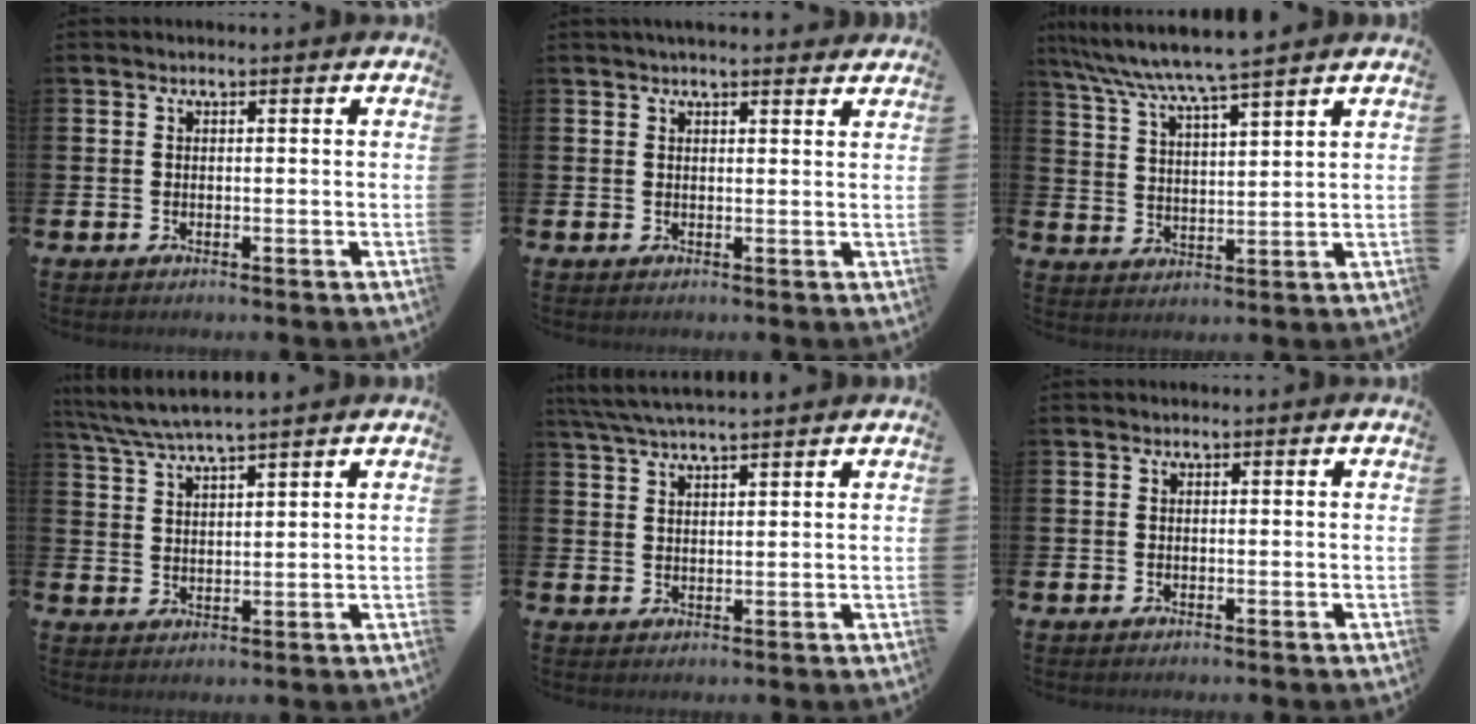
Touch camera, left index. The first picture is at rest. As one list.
[{"total": 2.3, "force": [2.2, 0.1, 0.5], "torque": [-0.008, -0.008, 0.039]}, {"total": 7.1, "force": [6.6, -0.1, 2.6], "torque": [-0.078, -0.030, 0.115]}, {"total": 5.0, "force": [4.7, 0.0, 1.8], "torque": [-0.056, -0.017, 0.084]}, {"total": 4.8, "force": [4.4, 0.2, 1.9], "torque": [-0.048, -0.011, 0.080]}, {"total": 0.0}]